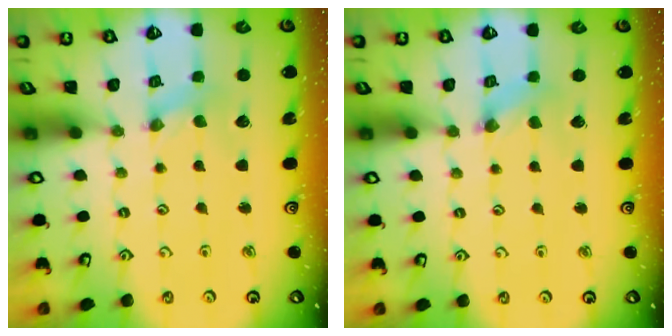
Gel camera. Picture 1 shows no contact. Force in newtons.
{"total": 1.1, "press": 1.0, "slide": 0.3}